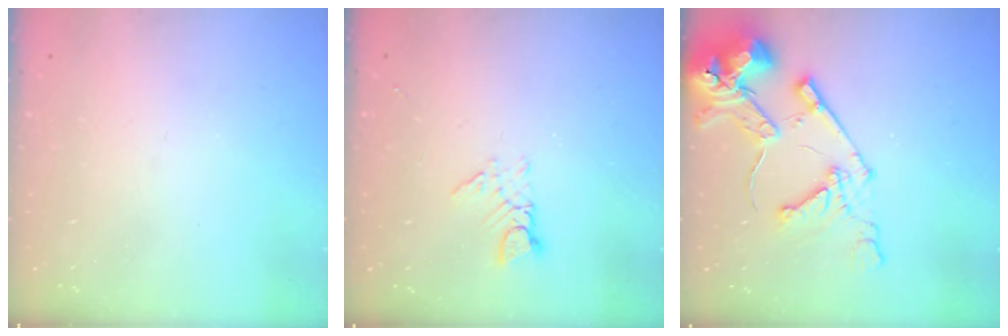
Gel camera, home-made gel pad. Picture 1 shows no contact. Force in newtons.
{"total": 2.6, "press": 2.6, "slide": 0.3}
{"total": 15.5, "press": 15.3, "slide": 2.0}